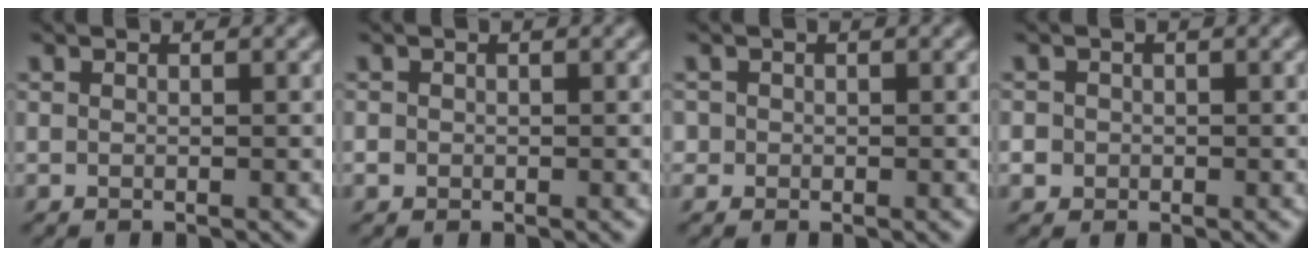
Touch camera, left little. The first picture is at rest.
{"total": 0.8, "force": [-0.2, 0.8, 0.2], "torque": [0.000, -0.002, -0.005]}
{"total": 1.0, "force": [-0.1, 1.0, 0.2], "torque": [0.003, -0.001, -0.003]}
{"total": 2.3, "force": [-0.4, 2.2, 0.6], "torque": [-0.009, 0.011, -0.017]}